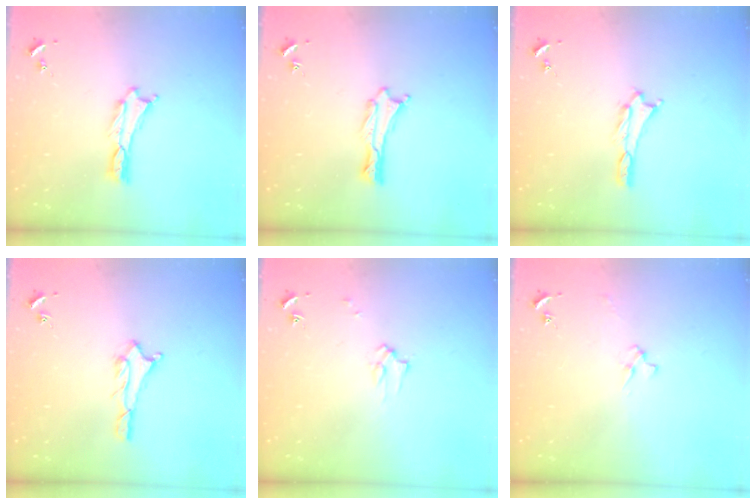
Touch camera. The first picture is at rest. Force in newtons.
{"total": 0.0}
{"total": 0.7, "press": 0.7, "slide": 0.3}
{"total": 2.0, "press": 2.0, "slide": 0.2}
{"total": 2.2, "press": 2.2, "slide": 0.2}
{"total": 2.4, "press": 2.4, "slide": 0.3}